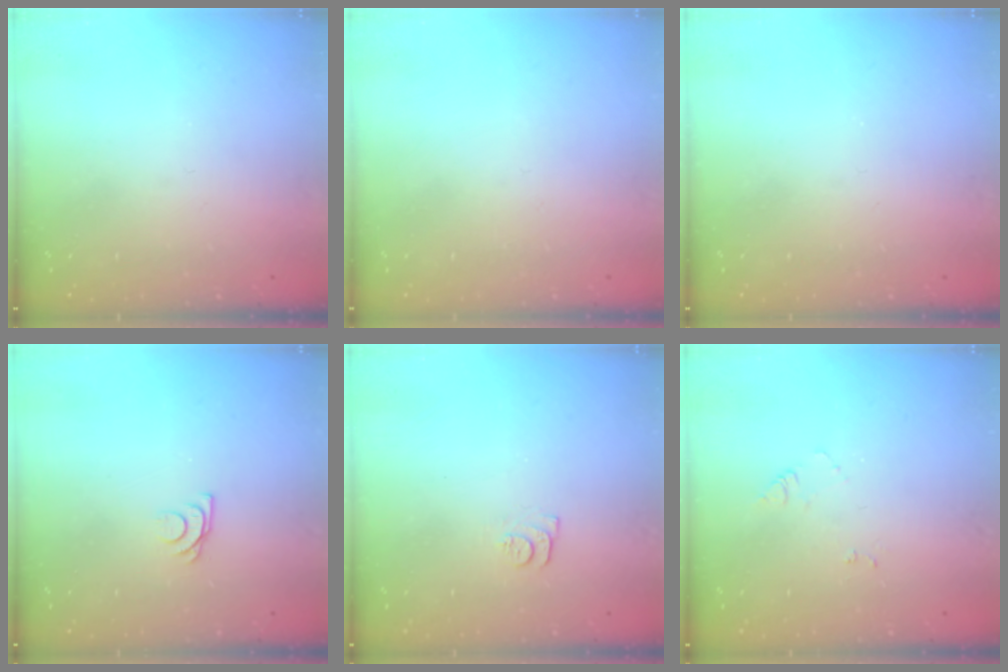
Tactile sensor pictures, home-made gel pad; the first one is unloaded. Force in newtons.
{"total": 1.9, "press": 1.9, "slide": 0.1}
{"total": 2.2, "press": 2.1, "slide": 0.4}
{"total": 6.1, "press": 6.0, "slide": 0.7}
{"total": 5.2, "press": 5.2, "slide": 0.7}
{"total": 6.0, "press": 6.0, "slide": 0.7}